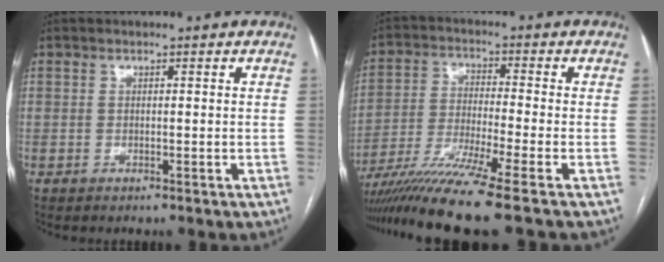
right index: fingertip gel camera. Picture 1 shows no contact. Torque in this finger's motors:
{"motor_torque": [1.54, -0.60, 0.95, 0.21]}